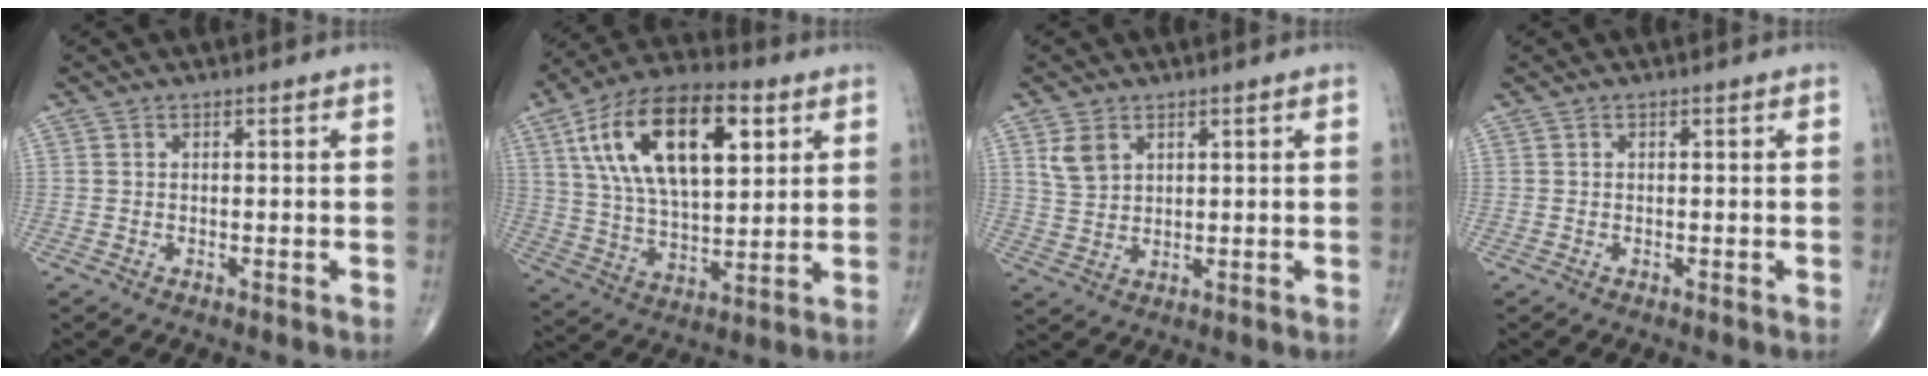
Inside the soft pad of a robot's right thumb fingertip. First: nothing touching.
{"total": 22.5, "force": [8.0, 10.7, 18.1], "torque": [-0.306, -0.008, 0.138]}
{"total": 4.5, "force": [2.3, 2.9, 2.5], "torque": [-0.043, -0.008, 0.053]}
{"total": 0.0}